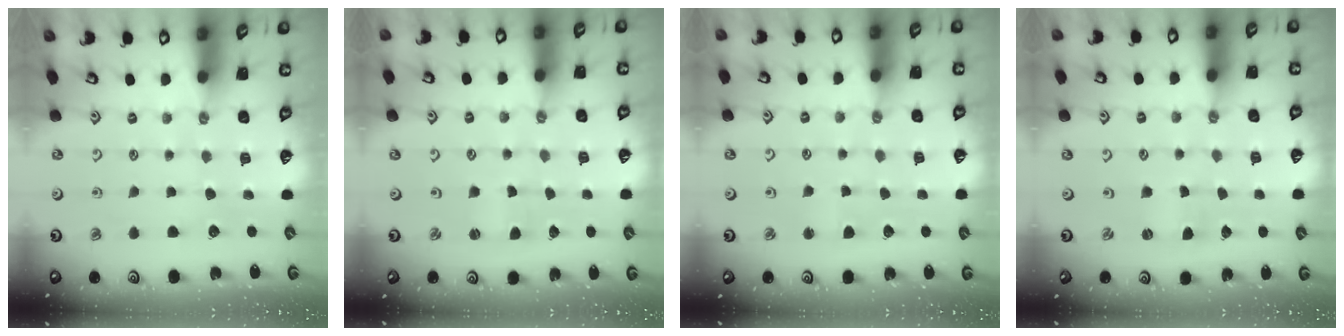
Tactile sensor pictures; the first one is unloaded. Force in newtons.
{"total": 1.2, "press": 1.2, "slide": 0.3}
{"total": 1.8, "press": 1.7, "slide": 0.3}
{"total": 0.0}